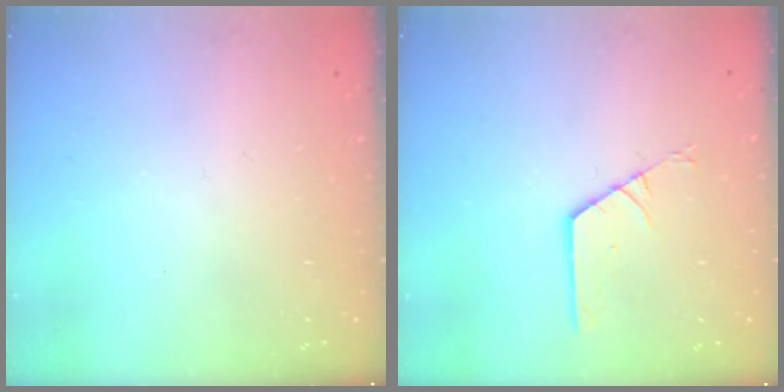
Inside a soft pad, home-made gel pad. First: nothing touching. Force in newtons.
{"total": 1.8, "press": 1.7, "slide": 0.3}